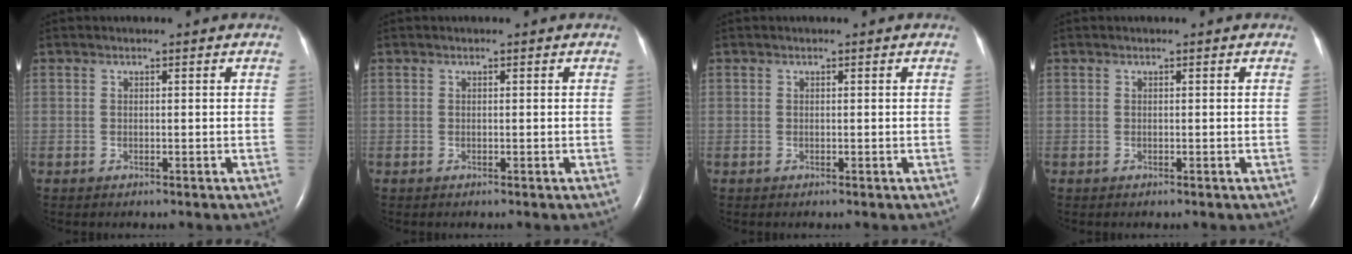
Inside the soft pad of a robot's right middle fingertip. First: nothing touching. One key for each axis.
{"total": 0.0}
{"total": 0.0}
{"total": 0.0}